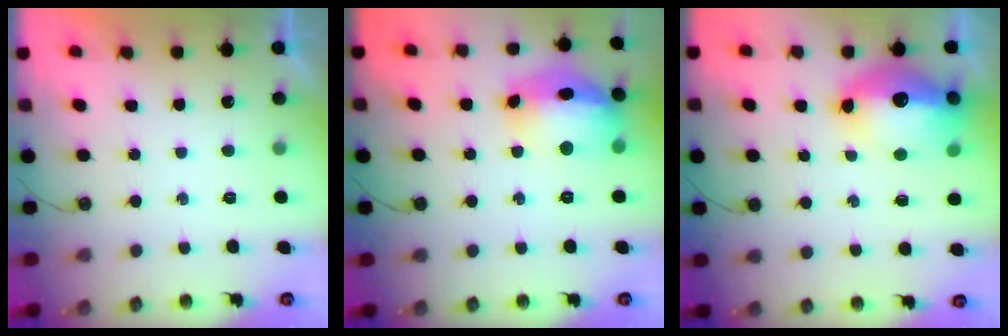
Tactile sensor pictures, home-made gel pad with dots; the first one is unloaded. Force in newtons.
{"total": 19.3, "press": 18.5, "slide": 5.4}
{"total": 21.4, "press": 17.2, "slide": 12.7}